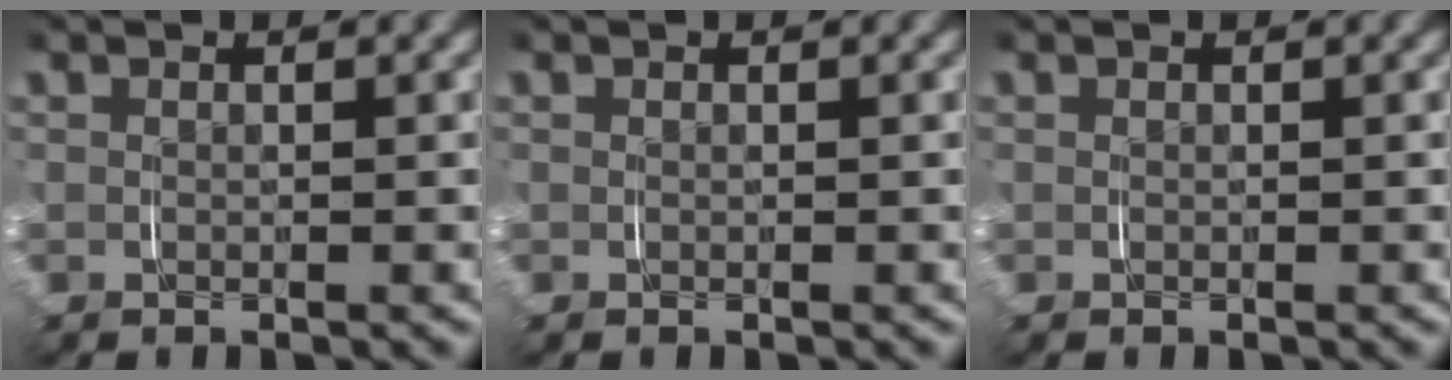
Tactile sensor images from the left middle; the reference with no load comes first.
{"total": 0.0}
{"total": 0.0}